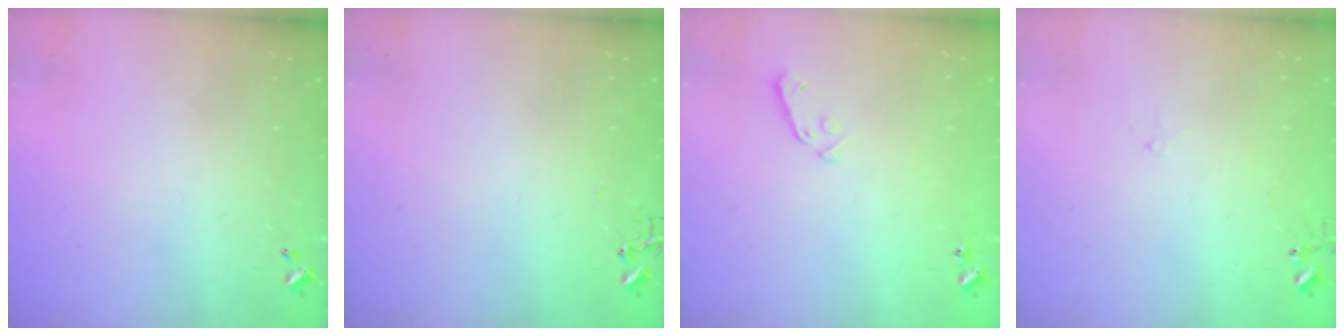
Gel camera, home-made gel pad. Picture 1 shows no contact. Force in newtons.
{"total": 0.0}
{"total": 5.3, "press": 5.3, "slide": 0.7}
{"total": 4.7, "press": 4.6, "slide": 0.4}